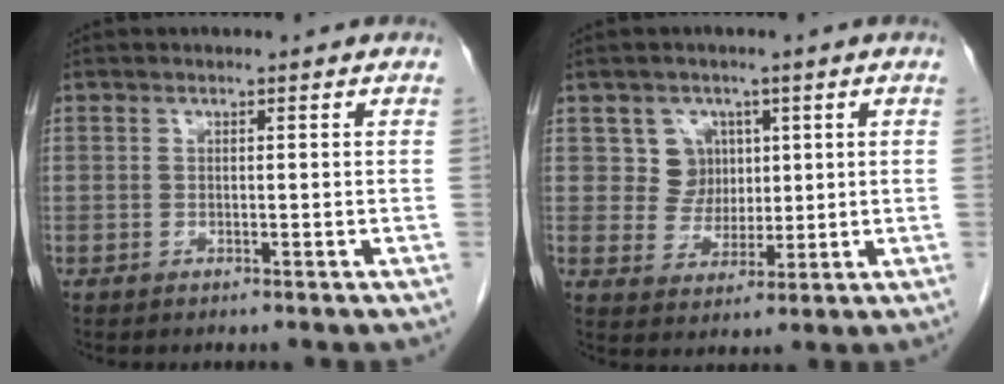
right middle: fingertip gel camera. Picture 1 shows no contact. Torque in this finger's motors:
{"motor_torque": [-0.17, -0.05, 0.05, 0.00]}